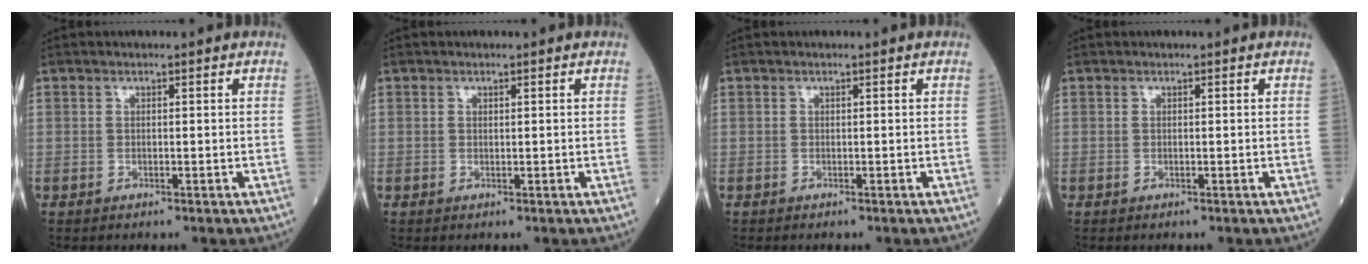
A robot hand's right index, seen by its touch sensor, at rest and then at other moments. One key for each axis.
{"total": 0.0}
{"total": 0.0}
{"total": 0.0}